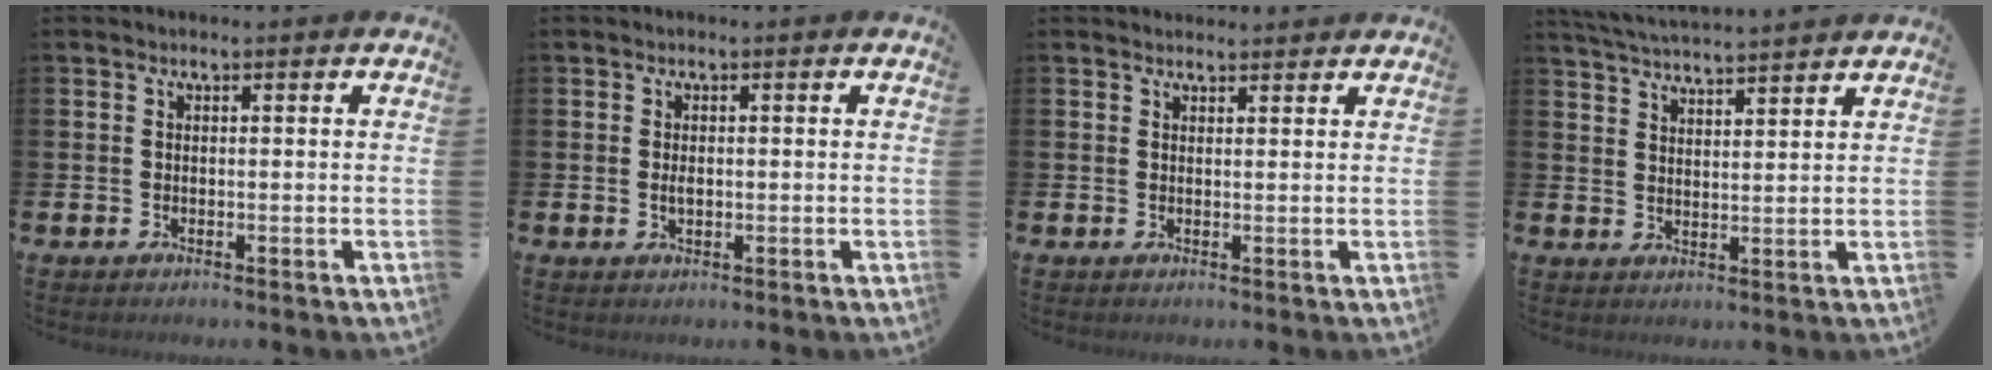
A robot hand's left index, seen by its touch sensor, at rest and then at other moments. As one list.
[{"total": 1.3, "force": [0.1, 0.7, 1.1], "torque": [-0.019, 0.003, 0.000]}, {"total": 1.5, "force": [1.4, 0.3, 0.0], "torque": [0.009, -0.006, 0.025]}, {"total": 4.5, "force": [4.5, -0.3, 0.3], "torque": [-0.024, -0.027, 0.081]}]